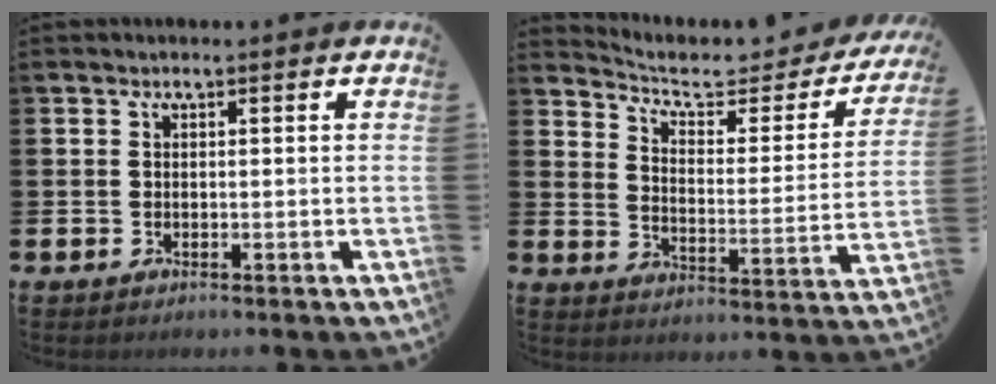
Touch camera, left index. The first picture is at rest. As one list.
[{"total": 6.9, "force": [6.0, 2.4, 2.4], "torque": [-0.071, -0.043, 0.098]}]